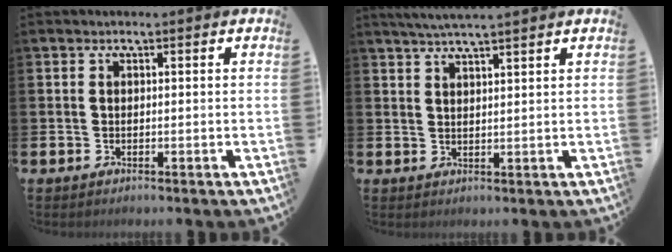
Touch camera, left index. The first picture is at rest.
{"total": 3.5, "force": [3.3, -0.3, 1.1], "torque": [-0.034, -0.004, 0.061]}